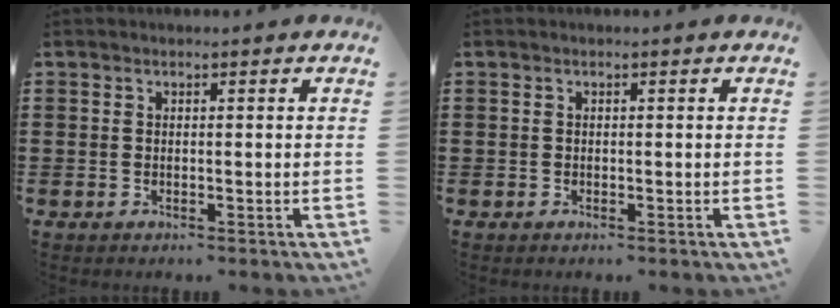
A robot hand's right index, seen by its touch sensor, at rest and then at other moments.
{"total": 0.0}